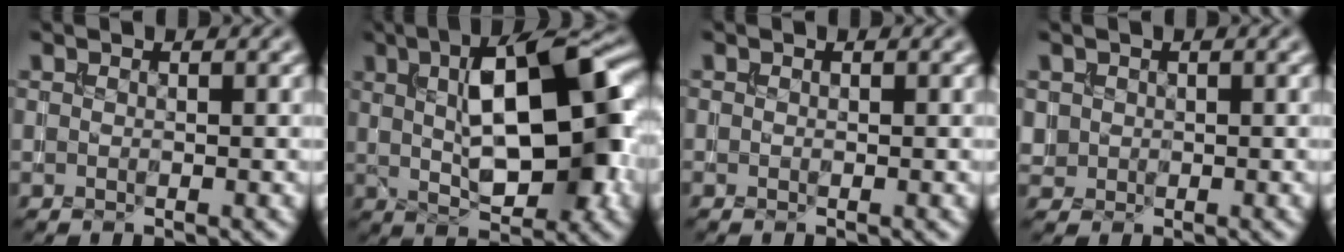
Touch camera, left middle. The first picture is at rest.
{"total": 11.8, "force": [2.0, 4.6, 10.7], "torque": [-0.148, 0.011, 0.031]}
{"total": 0.0}
{"total": 1.1, "force": [0.2, 1.1, 0.1], "torque": [0.005, -0.005, 0.005]}